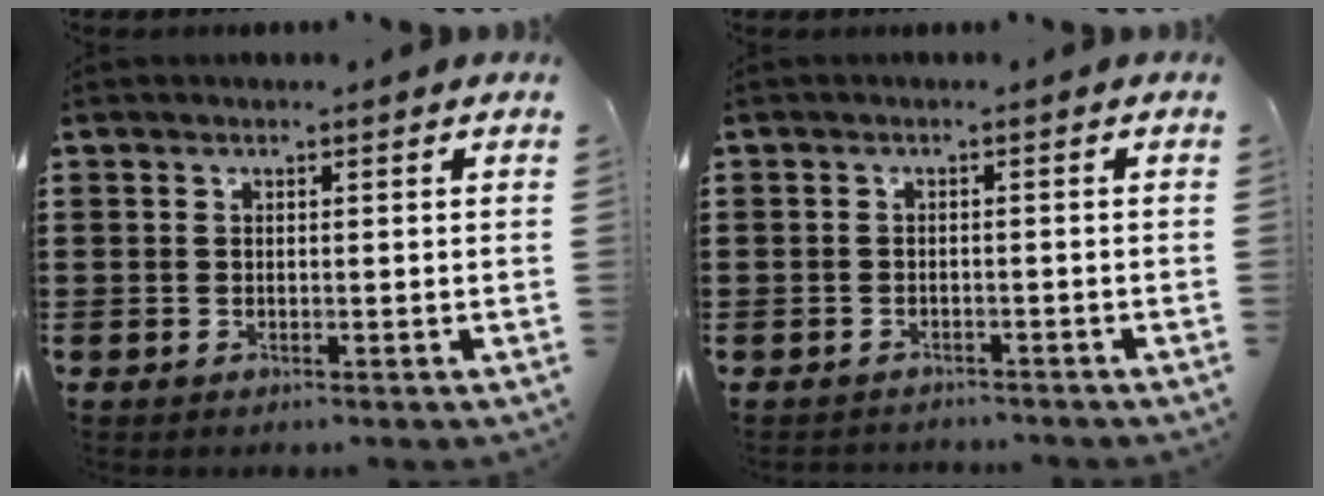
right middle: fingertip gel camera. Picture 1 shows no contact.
{"total": 1.4, "force": [-1.3, 0.4, -0.3], "torque": [0.002, 0.004, -0.033]}